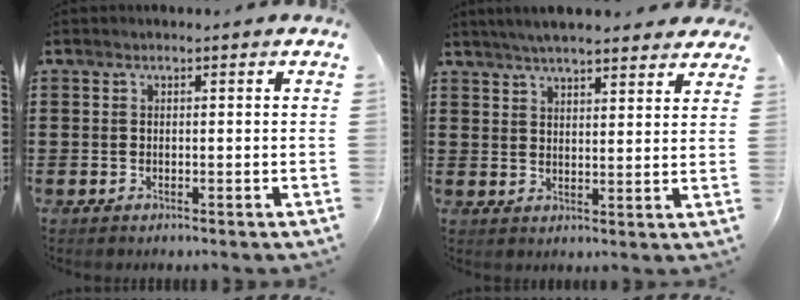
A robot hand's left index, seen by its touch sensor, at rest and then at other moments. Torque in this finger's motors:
{"motor_torque": [2.14, 0.00, 1.05, 0.21]}